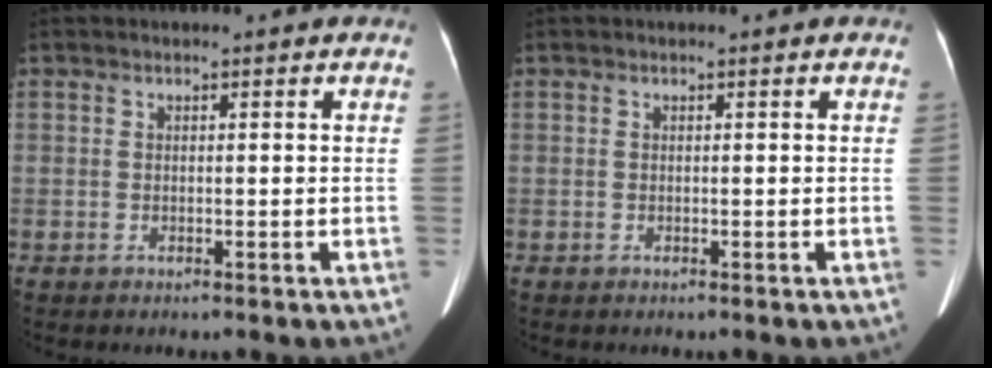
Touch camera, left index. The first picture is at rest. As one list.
[{"total": 0.0}]